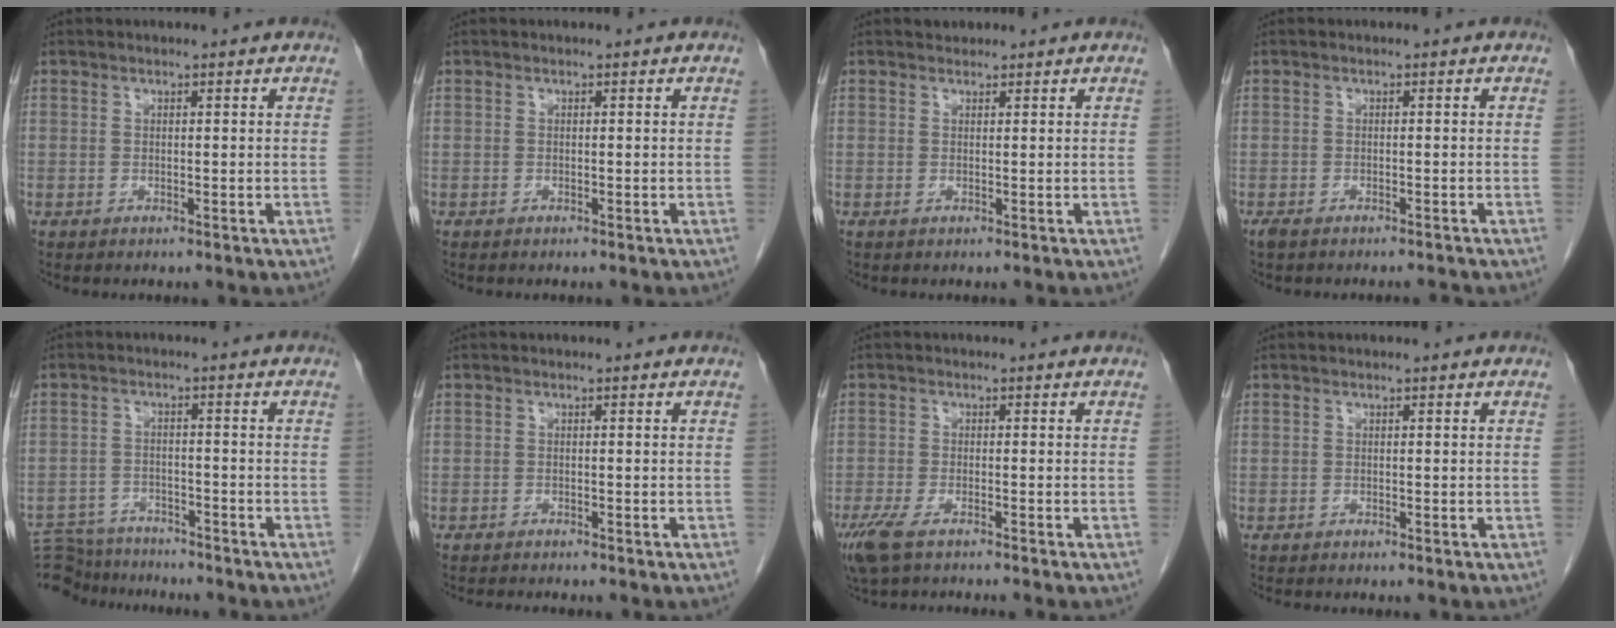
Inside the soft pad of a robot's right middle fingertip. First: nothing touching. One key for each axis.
{"total": 0.0}
{"total": 0.8, "fx": 0.7, "fy": 0.5, "fz": 0.1, "tx": -0.006, "ty": 0.008, "tz": 0.010}
{"total": 2.9, "fx": -2.6, "fy": 0.4, "fz": 1.2, "tx": -0.019, "ty": -0.006, "tz": -0.041}
{"total": 9.7, "fx": -9.3, "fy": 2.3, "fz": 1.3, "tx": -0.027, "ty": 0.005, "tz": -0.144}
{"total": 3.0, "fx": -2.8, "fy": 0.2, "fz": 1.0, "tx": -0.014, "ty": -0.007, "tz": -0.036}
{"total": 5.5, "fx": -4.3, "fy": 0.9, "fz": 3.4, "tx": -0.065, "ty": -0.015, "tz": -0.072}
{"total": 0.9, "fx": -0.8, "fy": 0.0, "fz": 0.3, "tx": -0.006, "ty": -0.001, "tz": -0.012}